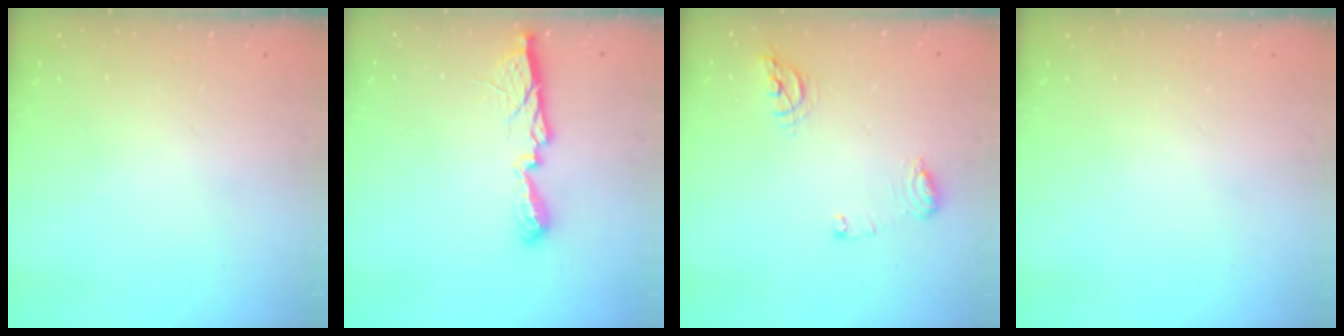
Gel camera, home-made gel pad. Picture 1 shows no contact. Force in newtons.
{"total": 9.9, "press": 9.9, "slide": 0.3}
{"total": 8.1, "press": 8.1, "slide": 0.4}
{"total": 0.0}